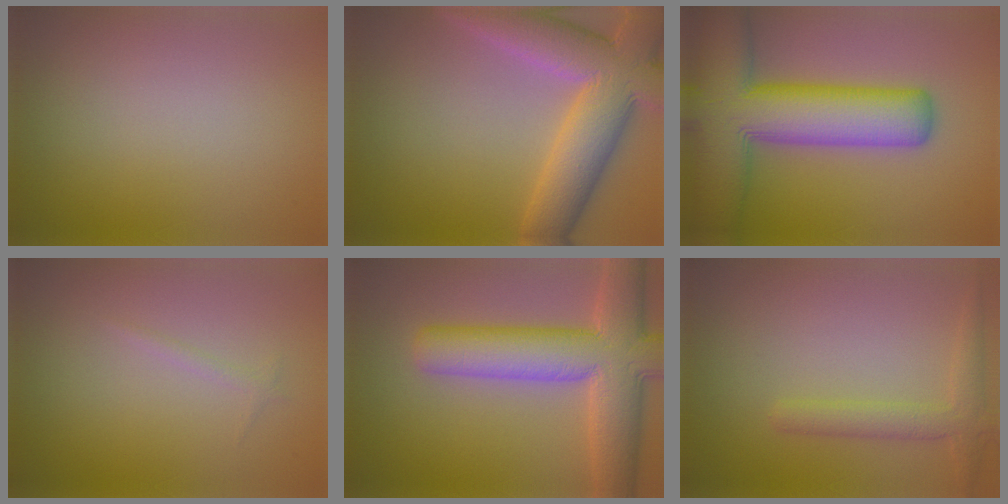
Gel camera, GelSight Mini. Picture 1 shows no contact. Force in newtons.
{"total": 10.6, "press": 10.5, "slide": 0.9}
{"total": 13.0, "press": 13.0, "slide": 0.7}
{"total": 0.6, "press": 0.6, "slide": 0.1}
{"total": 10.0, "press": 10.0, "slide": 0.6}
{"total": 2.6, "press": 2.6, "slide": 0.2}